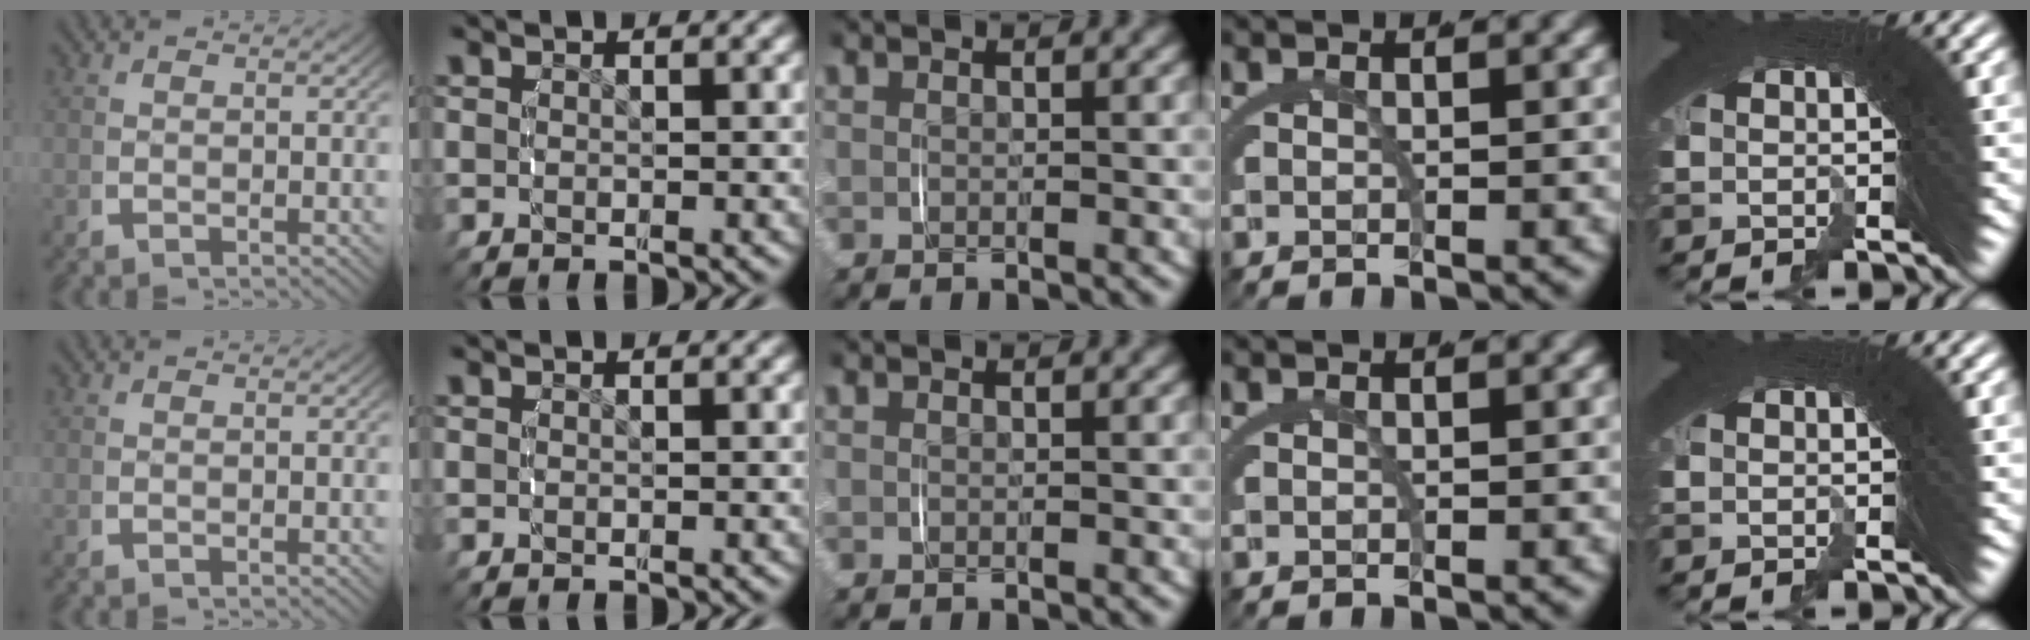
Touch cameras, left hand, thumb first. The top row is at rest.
{}